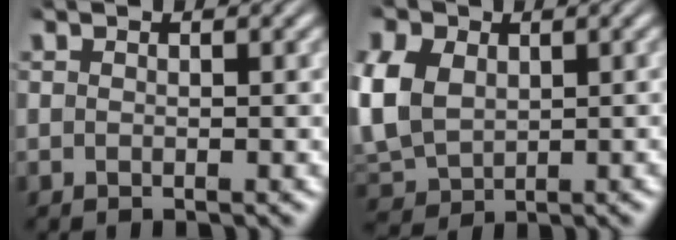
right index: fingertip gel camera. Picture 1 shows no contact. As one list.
[{"total": 8.3, "force": [-0.2, 7.4, 3.8], "torque": [-0.123, -0.030, 0.010]}]